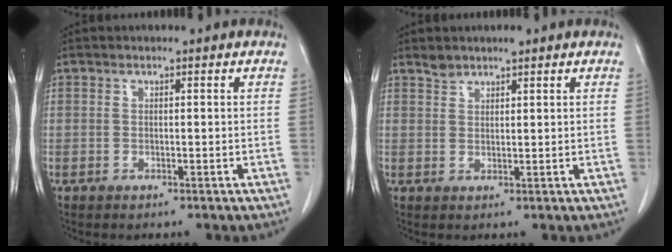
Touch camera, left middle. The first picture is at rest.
{"total": 2.0, "force": [1.8, 0.6, 0.7], "torque": [-0.014, 0.007, 0.032]}